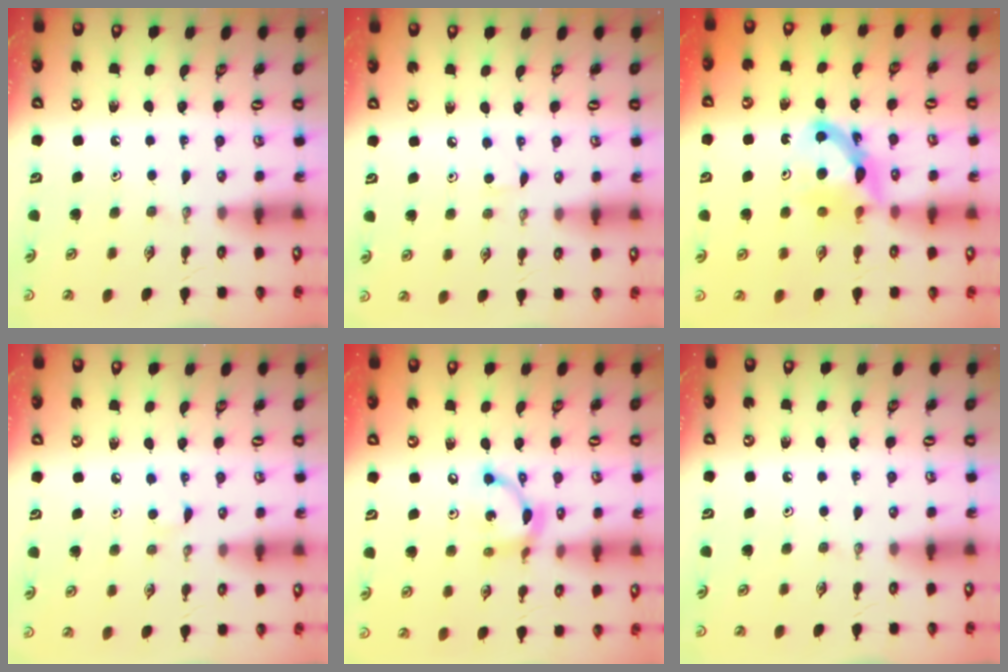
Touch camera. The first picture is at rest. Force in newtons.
{"total": 3.4, "press": 3.4, "slide": 0.4}
{"total": 7.4, "press": 7.3, "slide": 0.5}
{"total": 2.7, "press": 2.7, "slide": 0.4}
{"total": 10.3, "press": 10.3, "slide": 0.4}
{"total": 0.0}